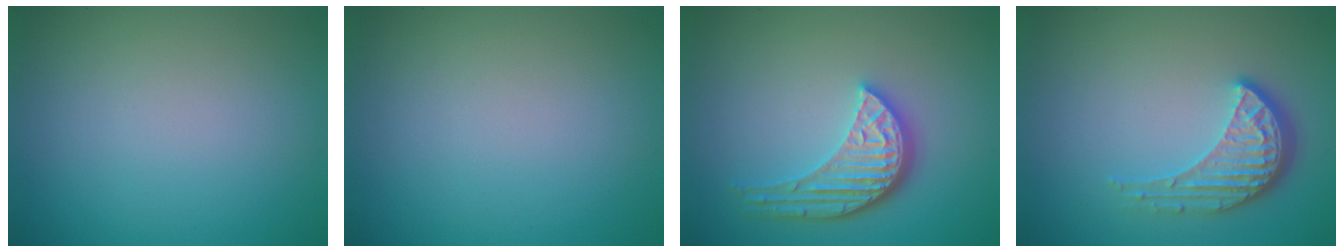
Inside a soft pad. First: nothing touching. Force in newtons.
{"total": 0.0}
{"total": 4.7, "press": 3.7, "slide": 3.0}
{"total": 4.1, "press": 3.2, "slide": 2.7}